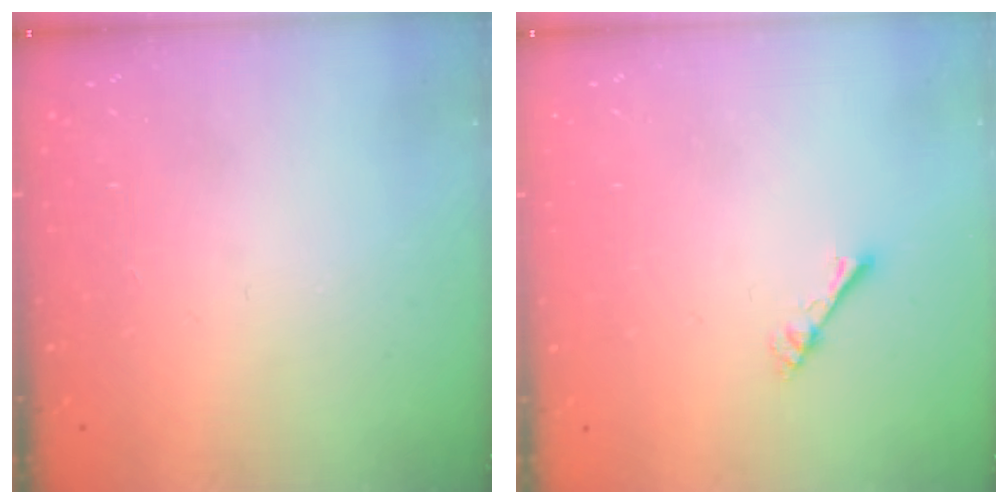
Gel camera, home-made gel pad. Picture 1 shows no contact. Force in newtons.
{"total": 2.4, "press": 2.4, "slide": 0.2}